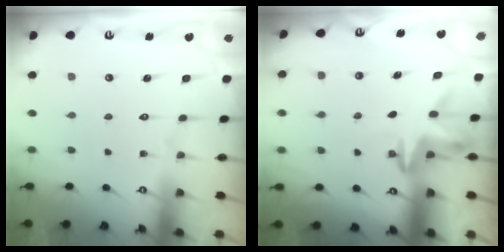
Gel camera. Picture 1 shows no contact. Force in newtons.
{"total": 3.7, "press": 3.7, "slide": 0.2}